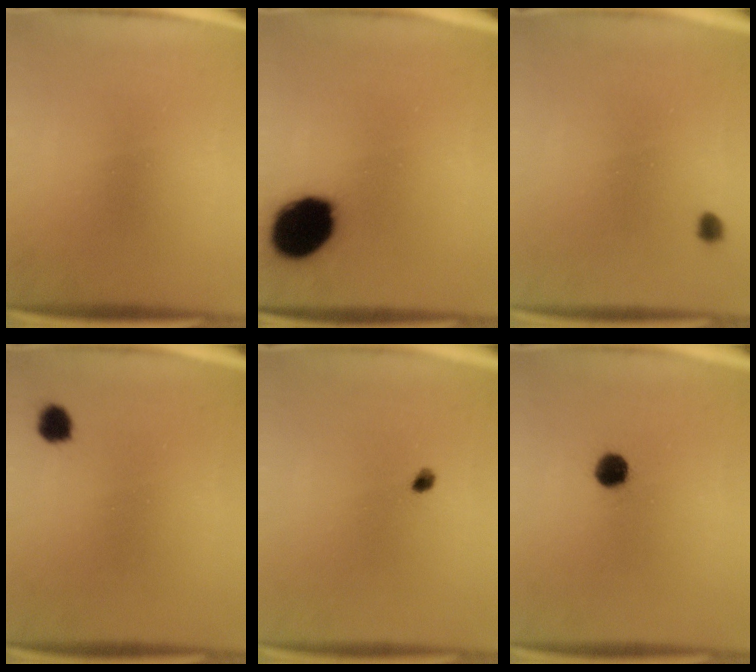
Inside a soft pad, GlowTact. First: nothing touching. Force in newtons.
{"total": 16.2}
{"total": 1.3}
{"total": 2.8}
{"total": 1.2}
{"total": 4.3}